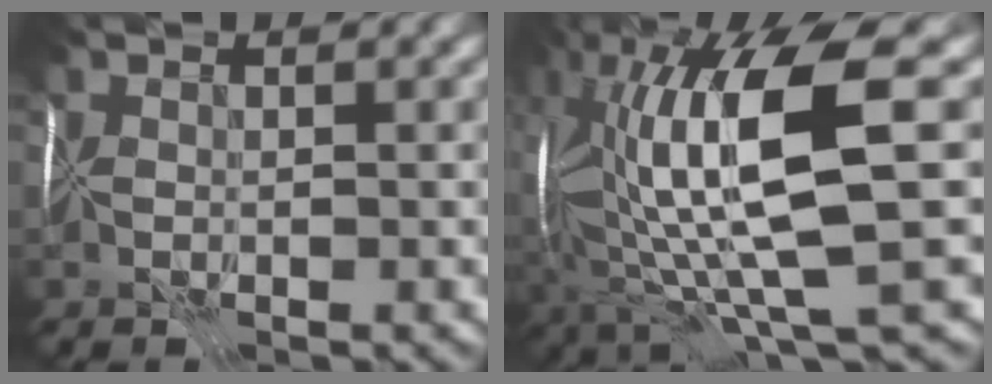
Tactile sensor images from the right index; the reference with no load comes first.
{"total": 11.8, "force": [0.8, 2.1, 11.6], "torque": [-0.196, -0.012, 0.021]}